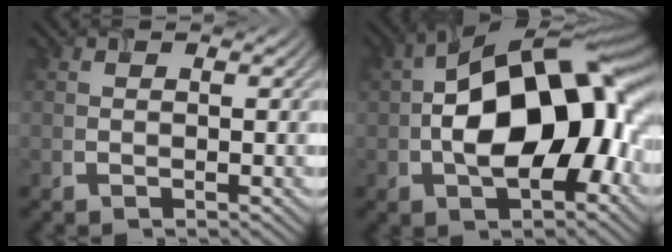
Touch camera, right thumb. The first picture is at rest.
{"total": 16.3, "force": [-0.4, 9.3, 13.4], "torque": [-0.203, 0.010, -0.011]}